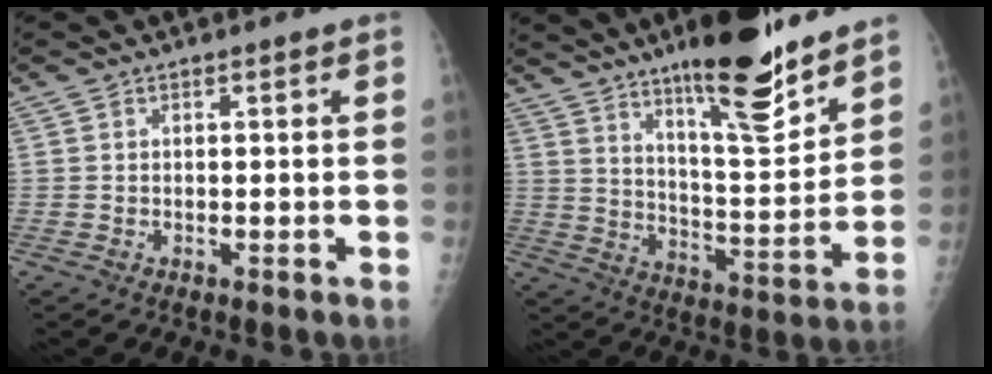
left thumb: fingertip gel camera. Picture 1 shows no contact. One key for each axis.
{"total": 17.4, "fx": 12.5, "fy": 3.6, "fz": 11.6, "tx": -0.148, "ty": -0.086, "tz": 0.201}